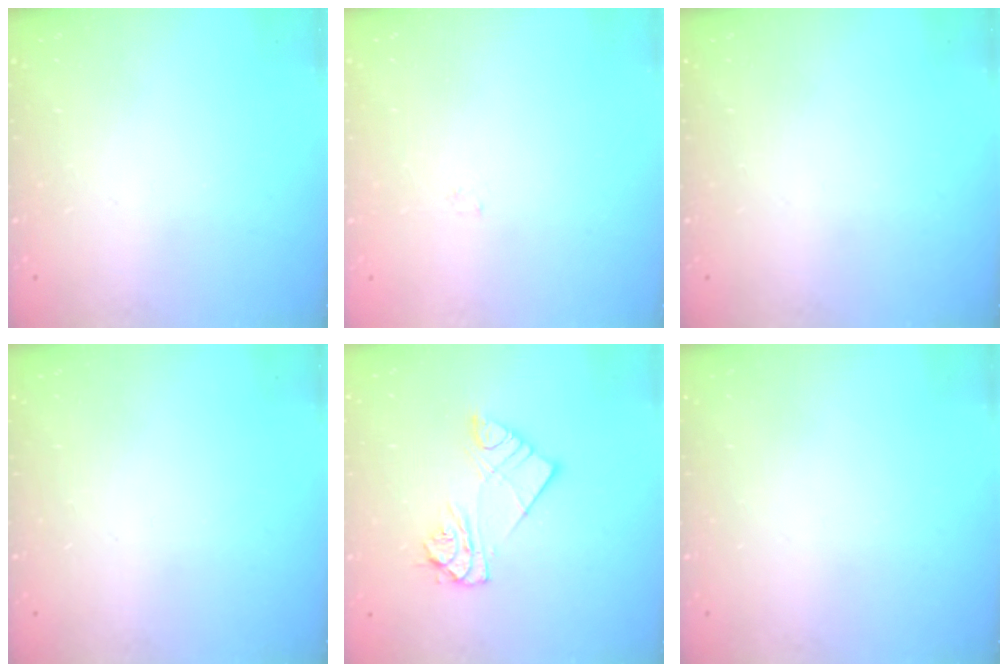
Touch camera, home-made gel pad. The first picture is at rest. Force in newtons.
{"total": 0.8, "press": 0.8, "slide": 0.2}
{"total": 0.0}
{"total": 0.0}
{"total": 9.8, "press": 9.8, "slide": 0.7}
{"total": 0.0}